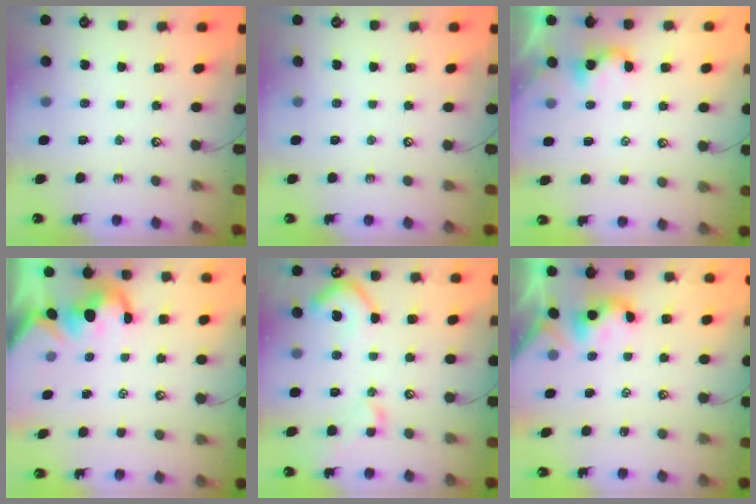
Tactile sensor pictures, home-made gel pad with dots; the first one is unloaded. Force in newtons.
{"total": 0.0}
{"total": 2.3, "press": 2.3, "slide": 0.2}
{"total": 3.0, "press": 2.8, "slide": 1.1}
{"total": 7.7, "press": 7.6, "slide": 1.2}
{"total": 2.4, "press": 2.4, "slide": 0.2}